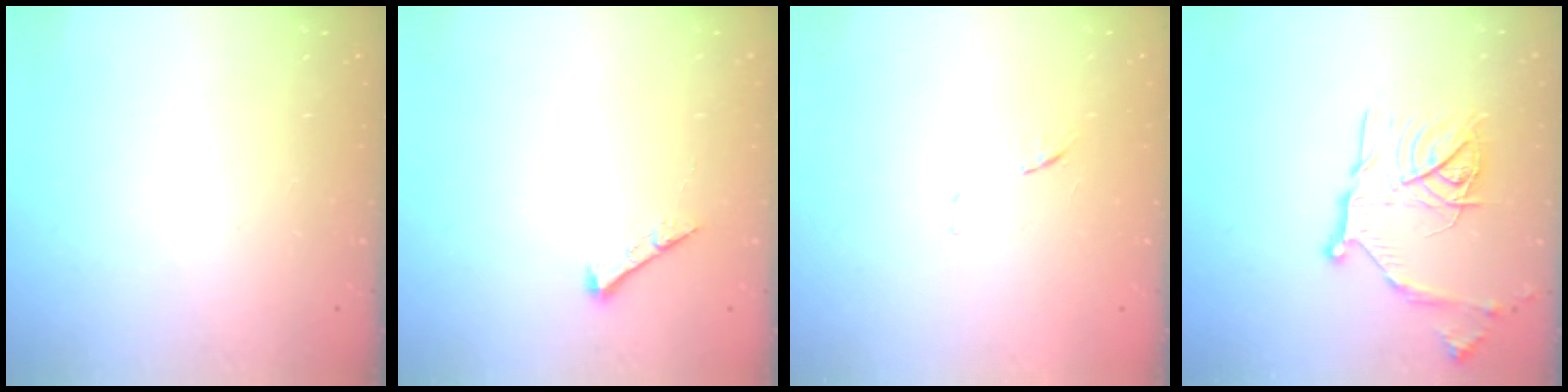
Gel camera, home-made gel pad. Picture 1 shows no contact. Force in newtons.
{"total": 3.9, "press": 3.9, "slide": 0.5}
{"total": 5.0, "press": 5.0, "slide": 0.6}
{"total": 19.5, "press": 19.4, "slide": 1.7}